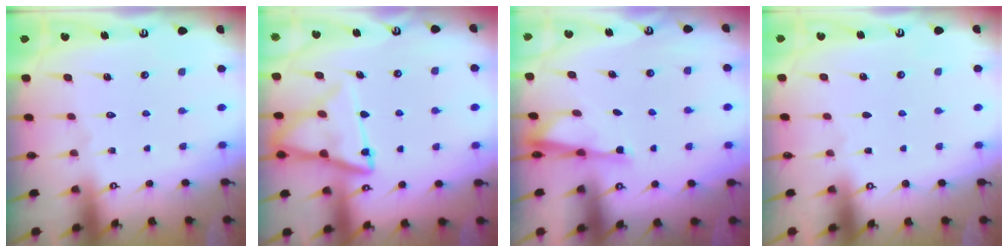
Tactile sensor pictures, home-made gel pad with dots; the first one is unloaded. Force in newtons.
{"total": 14.6, "press": 14.5, "slide": 1.5}
{"total": 3.4, "press": 3.4, "slide": 0.7}
{"total": 0.9, "press": 0.9, "slide": 0.1}